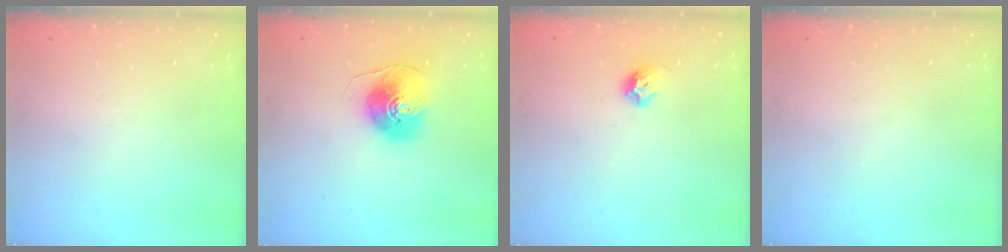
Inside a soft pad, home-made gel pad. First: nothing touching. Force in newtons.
{"total": 9.9, "press": 9.8, "slide": 1.1}
{"total": 6.8, "press": 6.7, "slide": 0.8}
{"total": 0.0}